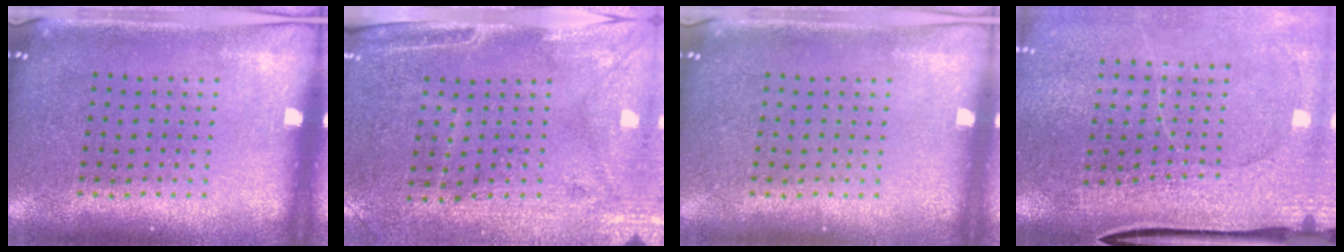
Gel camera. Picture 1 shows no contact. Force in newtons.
{"total": 3.0, "press": 2.5, "slide": 1.5}
{"total": 0.0}
{"total": 3.3, "press": 2.9, "slide": 1.5}